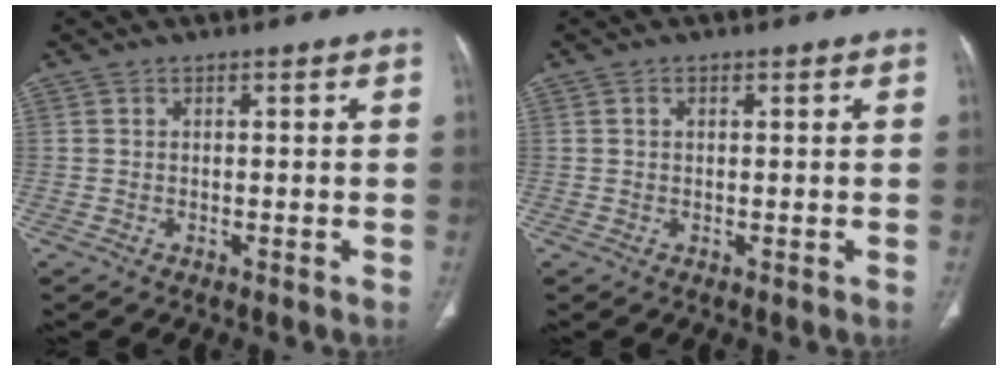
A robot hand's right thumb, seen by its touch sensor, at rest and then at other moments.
{"total": 0.6, "force": [0.2, 0.3, 0.4], "torque": [-0.009, 0.001, 0.004]}